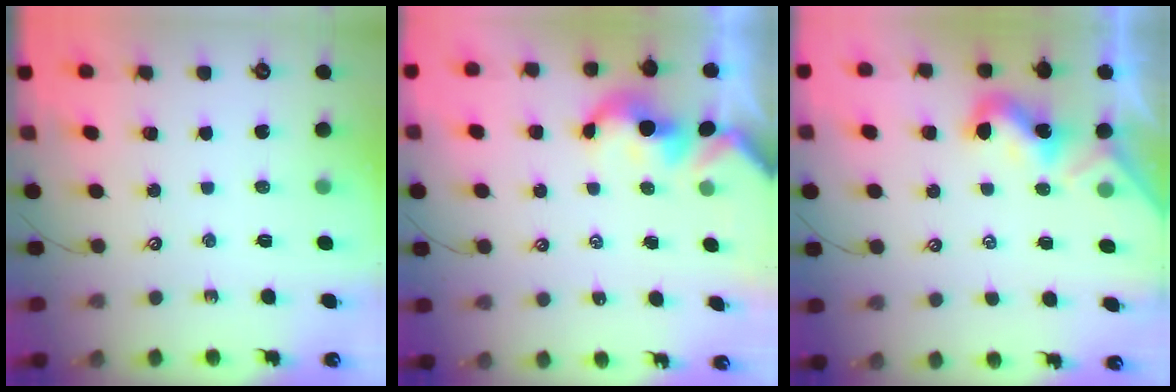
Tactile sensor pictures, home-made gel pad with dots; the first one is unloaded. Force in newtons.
{"total": 1.5, "press": 1.5, "slide": 0.1}
{"total": 1.7, "press": 1.6, "slide": 0.4}